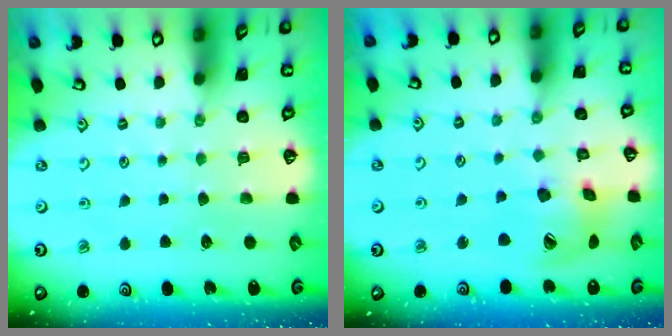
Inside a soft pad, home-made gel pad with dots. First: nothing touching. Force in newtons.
{"total": 14.6, "press": 14.4, "slide": 2.3}